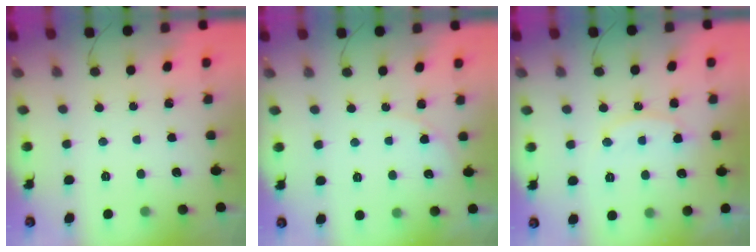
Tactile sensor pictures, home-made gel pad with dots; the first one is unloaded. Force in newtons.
{"total": 4.2, "press": 4.2, "slide": 0.4}
{"total": 11.0, "press": 11.0, "slide": 0.8}